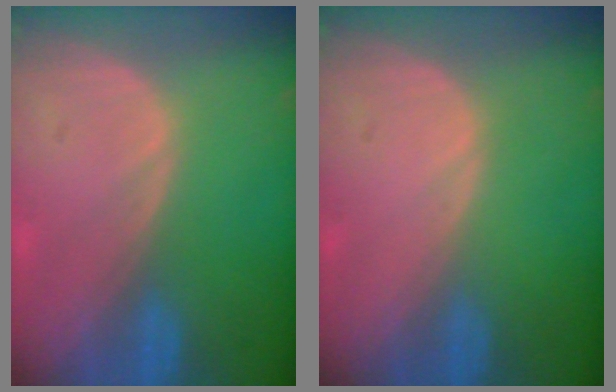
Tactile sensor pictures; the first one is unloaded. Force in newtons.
{"total": 0.0}